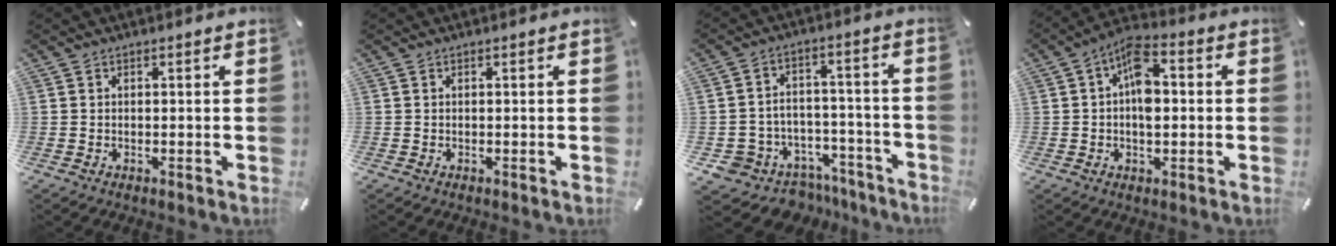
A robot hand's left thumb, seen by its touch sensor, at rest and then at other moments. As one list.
[{"total": 0.0}, {"total": 7.8, "force": [-4.7, 6.2, 0.8], "torque": [-0.011, 0.024, -0.075]}, {"total": 8.7, "force": [0.3, 5.2, 7.0], "torque": [-0.111, 0.005, 0.005]}]